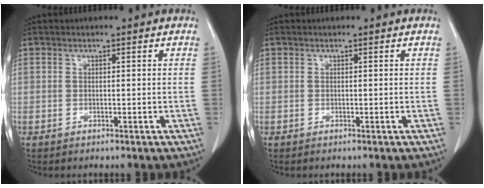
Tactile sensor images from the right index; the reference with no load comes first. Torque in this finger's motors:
{"motor_torque": [-0.03, 0.03, 0.00, 0.00]}